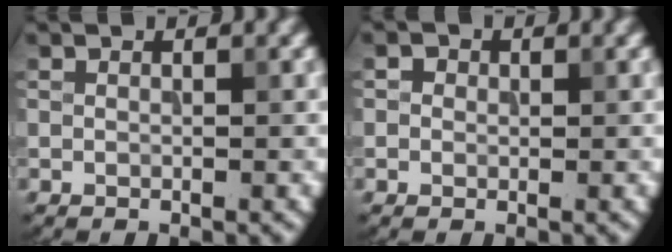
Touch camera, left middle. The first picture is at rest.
{"total": 1.1, "force": [0.4, 0.9, 0.4], "torque": [-0.004, -0.002, -0.004]}